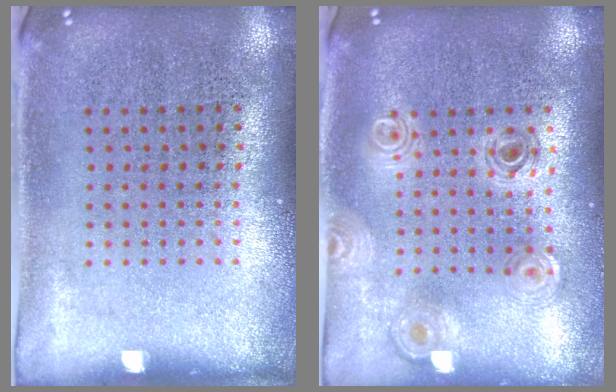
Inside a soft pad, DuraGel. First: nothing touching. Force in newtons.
{"total": 0.8, "press": 0.8, "slide": 0.1}